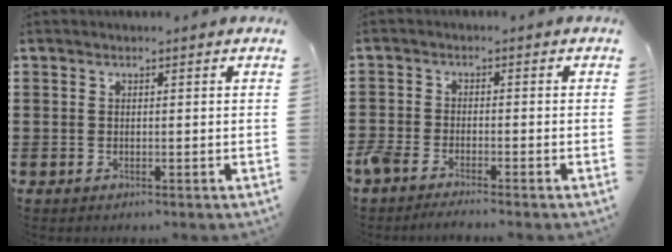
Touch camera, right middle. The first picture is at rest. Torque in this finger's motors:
{"motor_torque": [1.23, -0.60, 0.46, 0.18]}